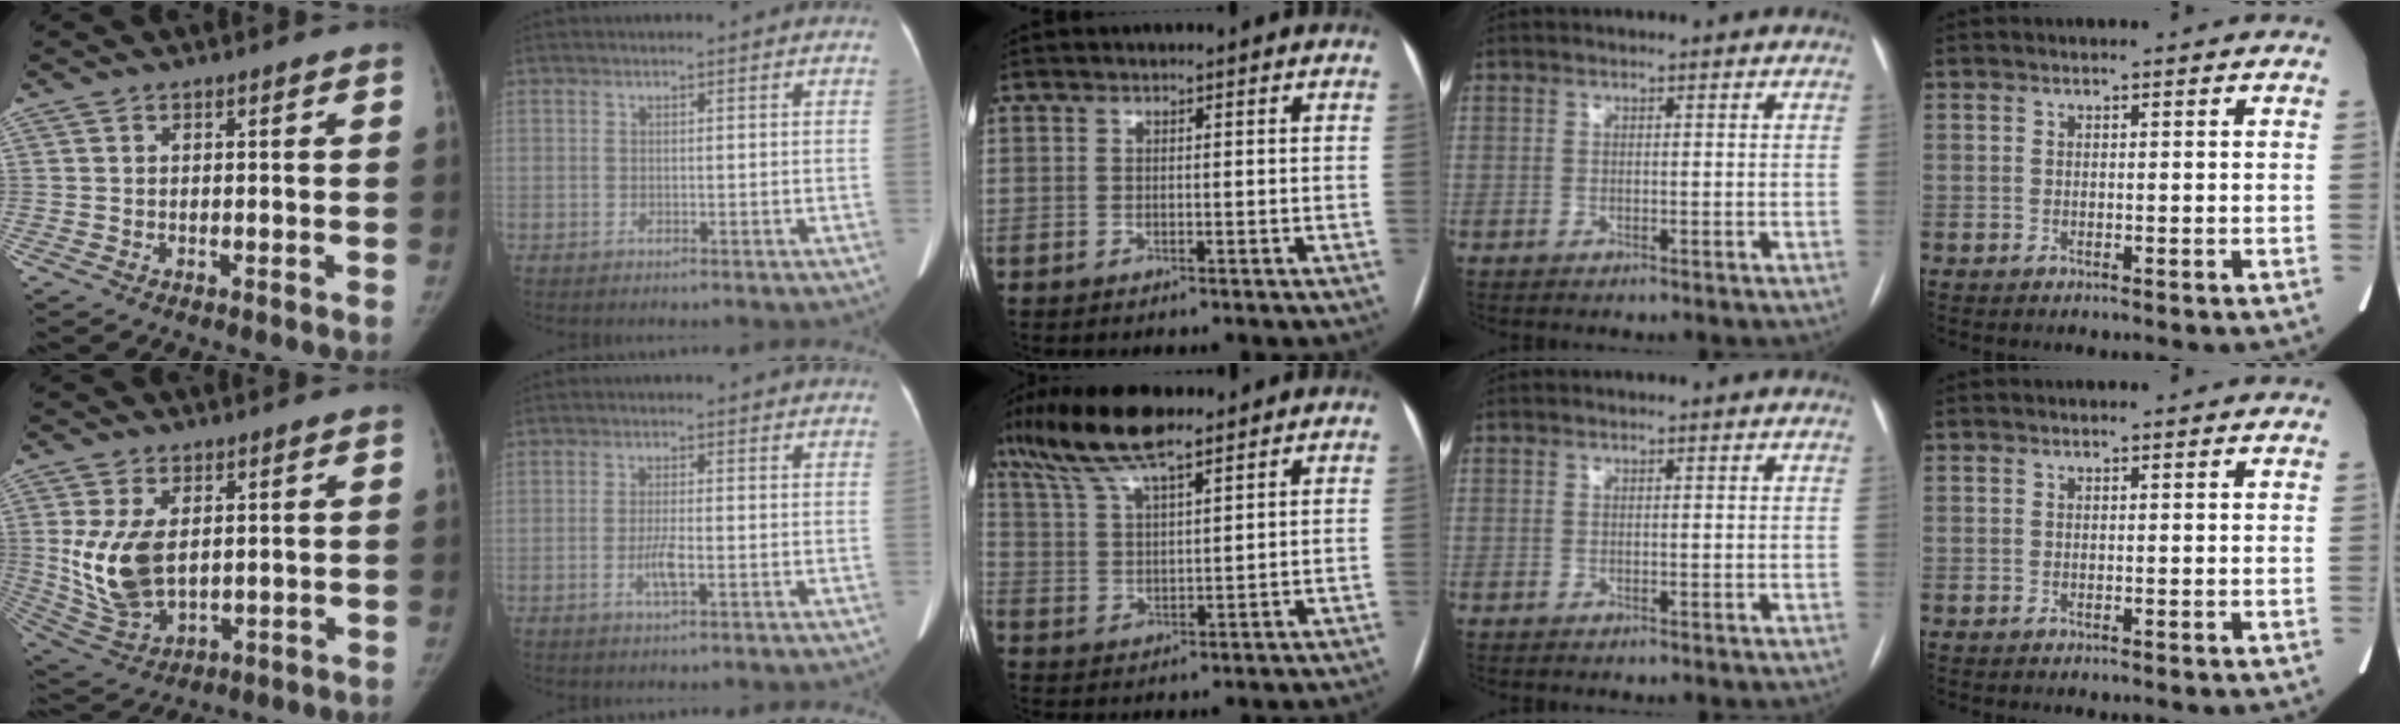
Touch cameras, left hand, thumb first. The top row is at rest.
{"thumb": {"total": 12.5, "force": [1.6, 7.5, 9.9], "torque": [-0.189, -0.015, 0.047]}, "index": {"total": 2.9, "force": [-0.9, 0.4, 2.8], "torque": [-0.058, -0.003, -0.016]}, "middle": {"total": 11.0, "force": [8.4, 1.9, 6.9], "torque": [-0.144, 0.021, 0.158]}}